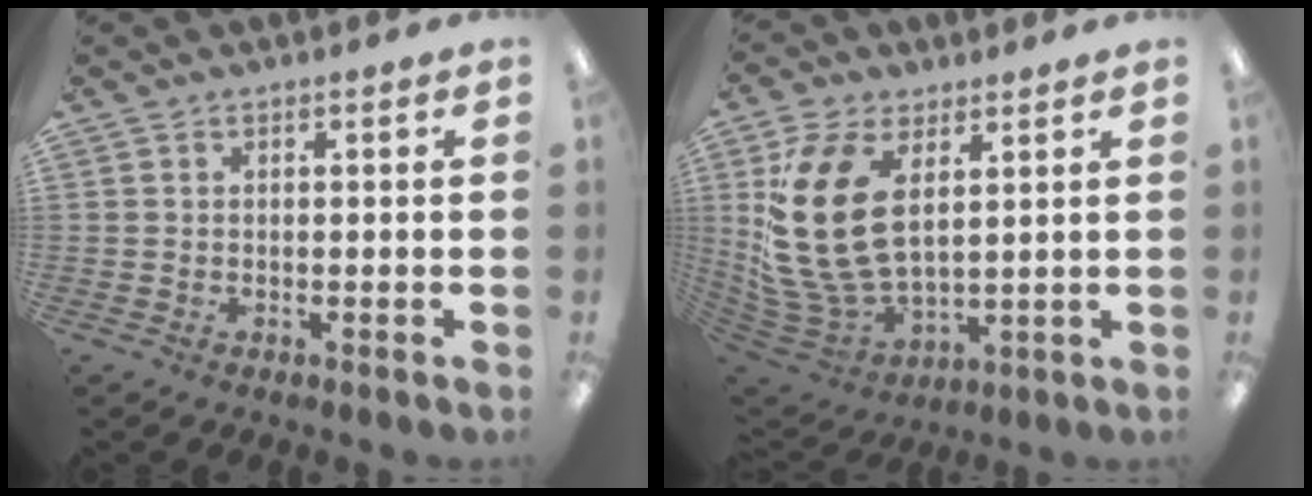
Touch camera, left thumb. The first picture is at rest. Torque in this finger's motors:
{"motor_torque": [1.87, 3.14, 2.32, -0.46, 0.55]}